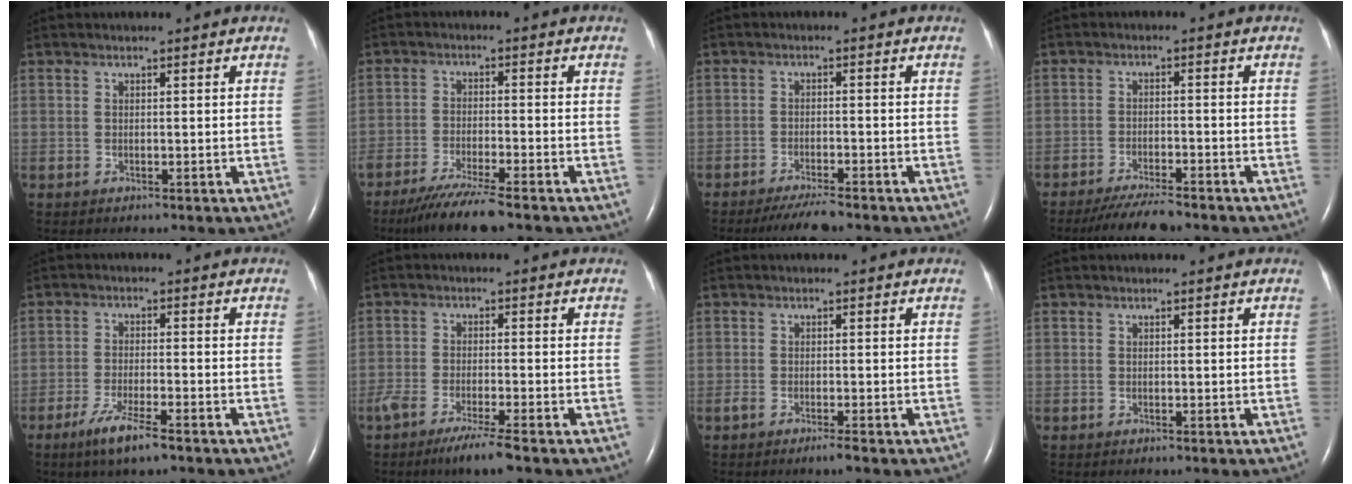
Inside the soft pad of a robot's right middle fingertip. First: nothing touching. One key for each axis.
{"total": 7.7, "fx": -6.1, "fy": -0.1, "fz": 4.6, "tx": -0.084, "ty": -0.023, "tz": -0.107}
{"total": 4.9, "fx": -4.3, "fy": 0.3, "fz": 2.4, "tx": -0.043, "ty": -0.014, "tz": -0.074}
{"total": 6.9, "fx": -6.2, "fy": 0.6, "fz": 3.0, "tx": -0.053, "ty": -0.020, "tz": -0.104}
{"total": 5.7, "fx": -3.8, "fy": 0.5, "fz": 4.3, "tx": -0.090, "ty": -0.011, "tz": -0.069}
{"total": 5.6, "fx": -4.0, "fy": -0.2, "fz": 4.0, "tx": -0.072, "ty": -0.015, "tz": -0.070}
{"total": 1.4, "fx": -1.0, "fy": -0.2, "fz": 1.0, "tx": -0.023, "ty": -0.003, "tz": -0.022}
{"total": 0.0}